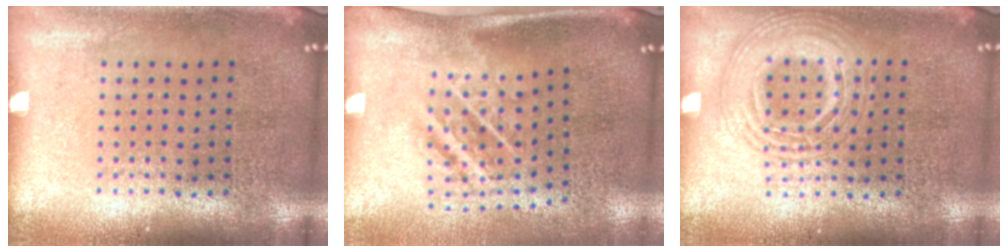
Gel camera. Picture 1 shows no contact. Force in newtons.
{"total": 1.8, "press": 1.2, "slide": 1.4}
{"total": 2.6, "press": 2.6, "slide": 0.3}